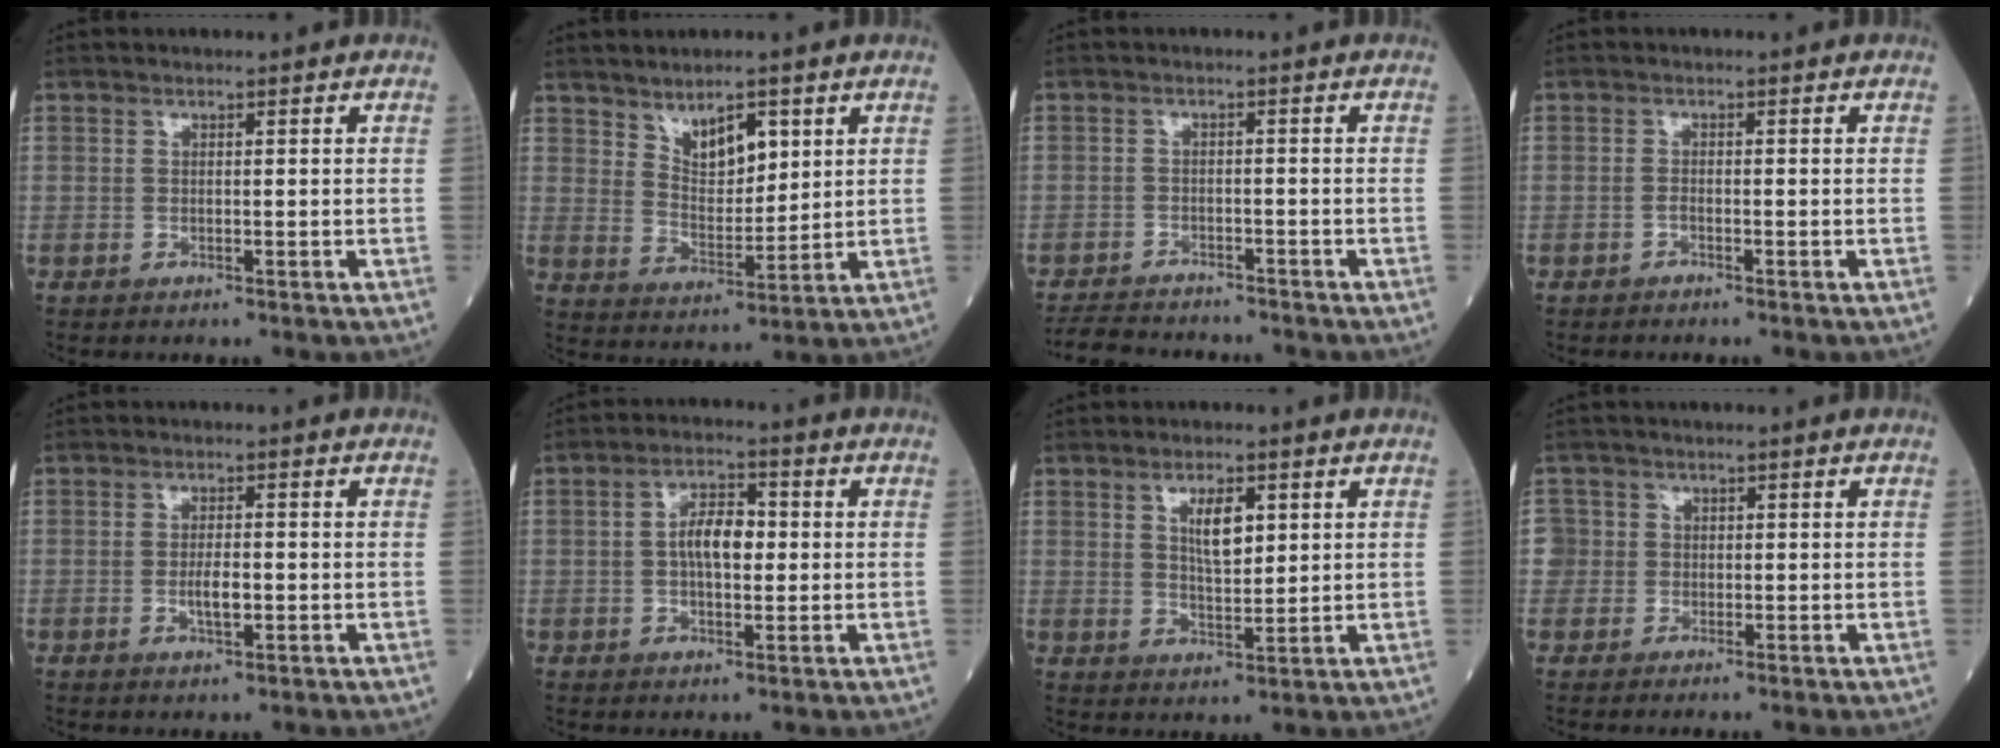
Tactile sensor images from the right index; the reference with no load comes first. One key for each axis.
{"total": 6.5, "fx": 3.6, "fy": 2.8, "fz": 4.6, "tx": -0.085, "ty": 0.000, "tz": 0.072}
{"total": 7.6, "fx": -7.1, "fy": 2.0, "fz": 1.7, "tx": -0.025, "ty": -0.007, "tz": -0.111}
{"total": 0.6, "fx": -0.5, "fy": 0.1, "fz": 0.4, "tx": -0.006, "ty": 0.001, "tz": -0.012}
{"total": 3.0, "fx": -0.7, "fy": 0.8, "fz": 2.8, "tx": -0.055, "ty": 0.000, "tz": -0.011}
{"total": 6.0, "fx": 0.2, "fy": 2.7, "fz": 5.4, "tx": -0.100, "ty": 0.012, "tz": -0.001}
{"total": 4.9, "fx": 1.9, "fy": 1.7, "fz": 4.2, "tx": -0.074, "ty": -0.003, "tz": 0.035}
{"total": 2.3, "fx": -0.3, "fy": 2.3, "fz": -0.1, "tx": 0.015, "ty": 0.011, "tz": -0.011}